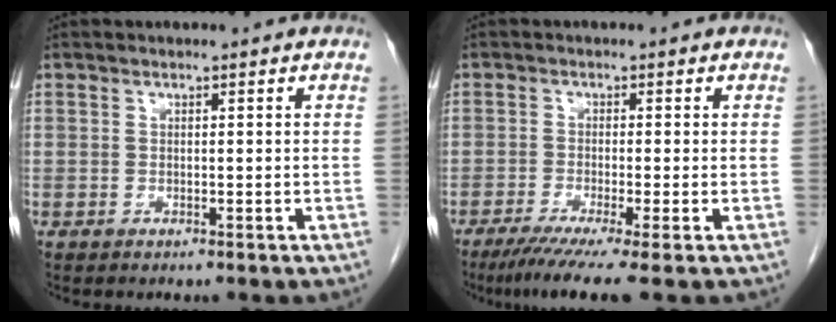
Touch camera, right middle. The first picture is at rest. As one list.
[{"total": 7.0, "force": [-4.9, -0.8, 4.9], "torque": [-0.073, -0.020, -0.081]}]